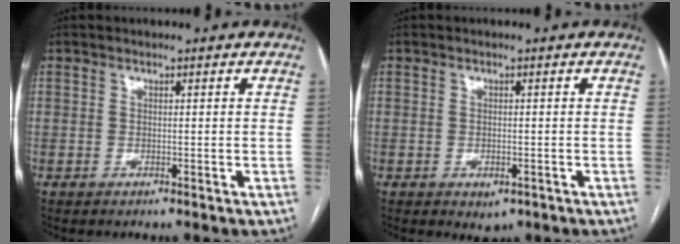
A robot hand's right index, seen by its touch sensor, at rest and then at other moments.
{"total": 2.2, "force": [-1.0, 1.3, 1.4], "torque": [-0.016, -0.002, -0.003]}